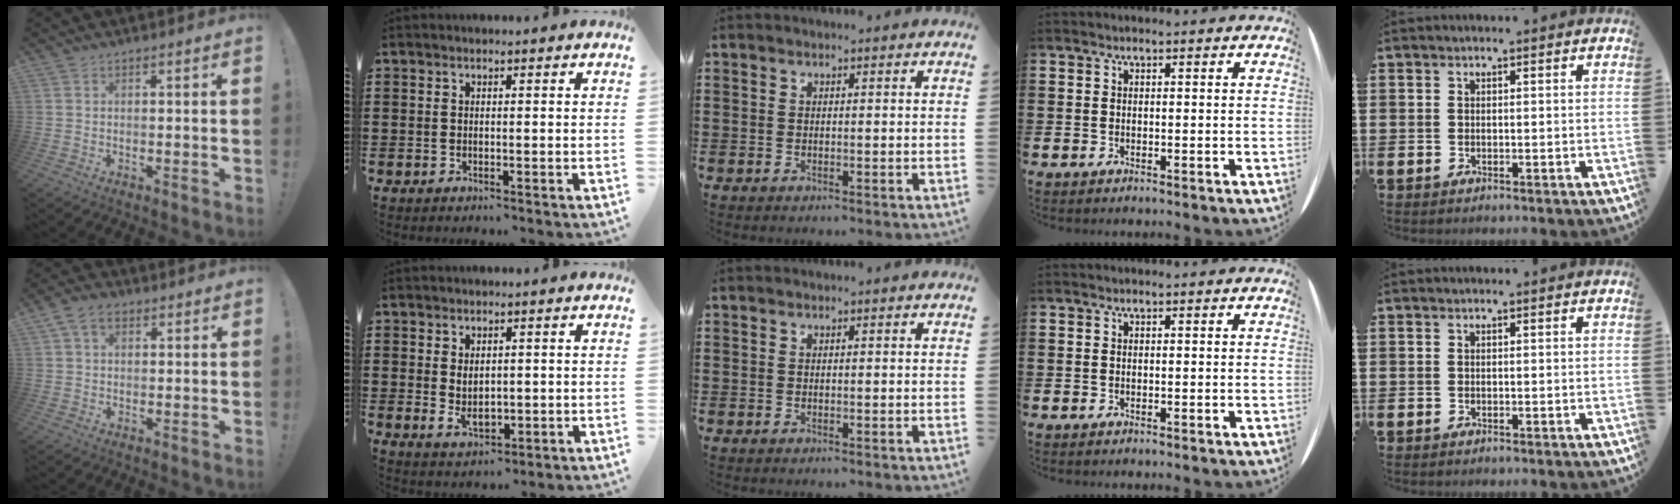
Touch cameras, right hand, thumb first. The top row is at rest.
{"thumb": {"total": 5.4, "force": [1.9, 3.7, 3.4], "torque": [-0.070, 0.010, 0.039]}, "index": {"total": 3.5, "force": [0.2, 2.3, 2.6], "torque": [-0.046, 0.006, 0.001]}}